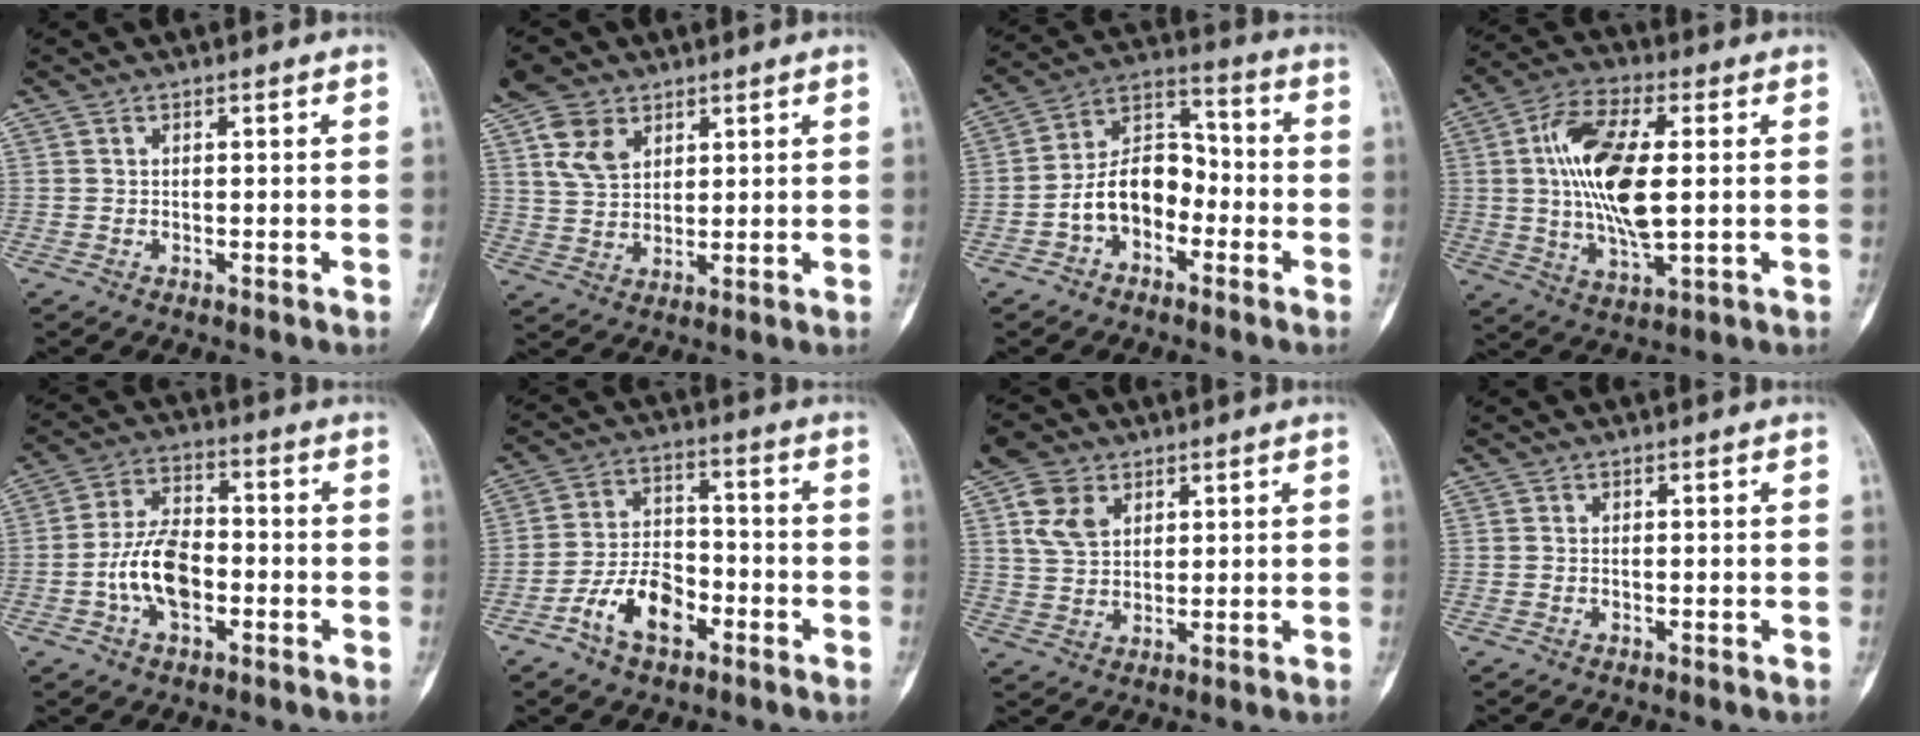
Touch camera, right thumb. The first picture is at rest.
{"total": 8.4, "force": [4.4, 5.7, 4.4], "torque": [-0.071, -0.008, 0.088]}
{"total": 11.2, "force": [-3.7, 7.6, 7.4], "torque": [-0.107, 0.050, -0.079]}
{"total": 15.8, "force": [1.4, 6.4, 14.4], "torque": [-0.279, -0.002, 0.024]}
{"total": 10.8, "force": [-2.7, 6.1, 8.4], "torque": [-0.146, 0.025, -0.057]}
{"total": 10.4, "force": [-5.1, 5.9, 6.8], "torque": [-0.107, 0.034, -0.094]}
{"total": 7.7, "force": [3.4, 5.6, 4.1], "torque": [-0.065, -0.003, 0.068]}
{"total": 0.0}